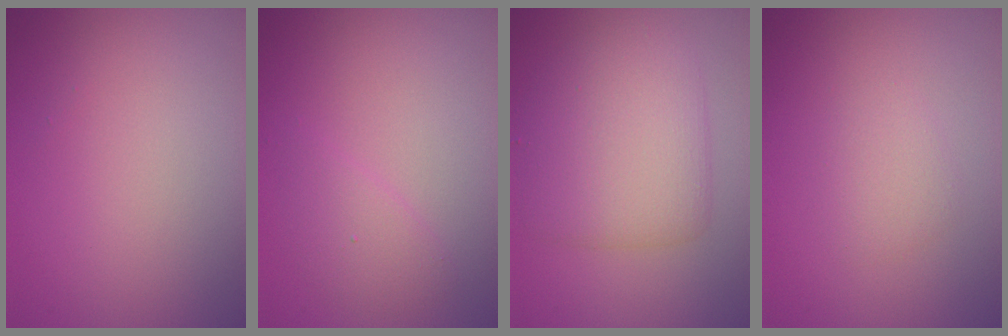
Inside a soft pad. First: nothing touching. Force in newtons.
{"total": 1.7, "press": 1.7, "slide": 0.2}
{"total": 5.4, "press": 5.4, "slide": 0.0}
{"total": 1.5, "press": 1.5, "slide": 0.0}